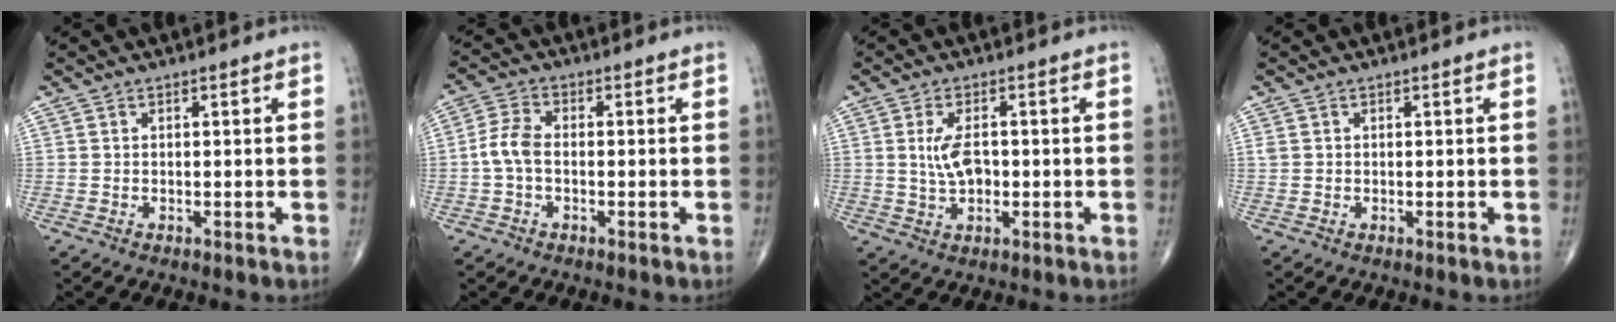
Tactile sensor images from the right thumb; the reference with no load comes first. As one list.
[{"total": 4.7, "force": [-0.8, 2.8, 3.7], "torque": [-0.082, 0.015, -0.022]}, {"total": 5.1, "force": [0.2, 2.7, 4.3], "torque": [-0.082, 0.001, 0.005]}, {"total": 0.8, "force": [0.2, 0.6, 0.4], "torque": [-0.010, 0.008, 0.007]}]